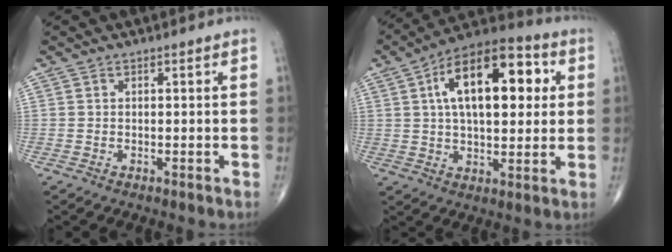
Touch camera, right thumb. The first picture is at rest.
{"total": 19.8, "force": [4.8, 9.8, 16.5], "torque": [-0.230, 0.017, 0.065]}